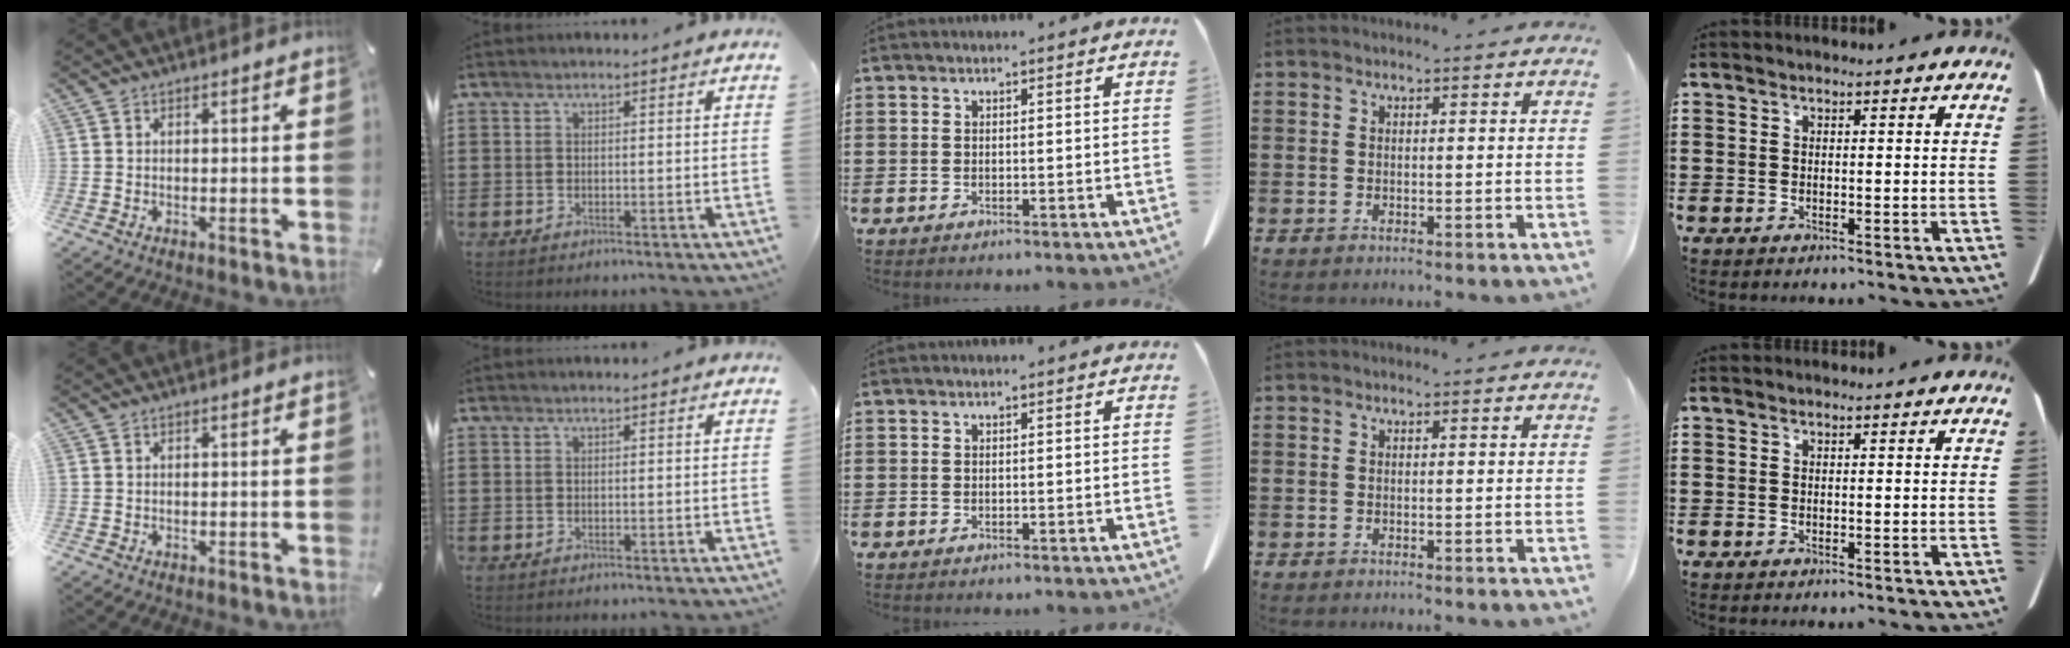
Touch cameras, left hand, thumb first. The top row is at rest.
{}